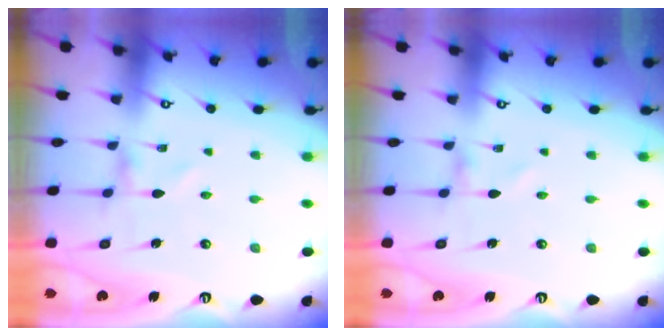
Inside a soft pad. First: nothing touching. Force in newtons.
{"total": 0.0}